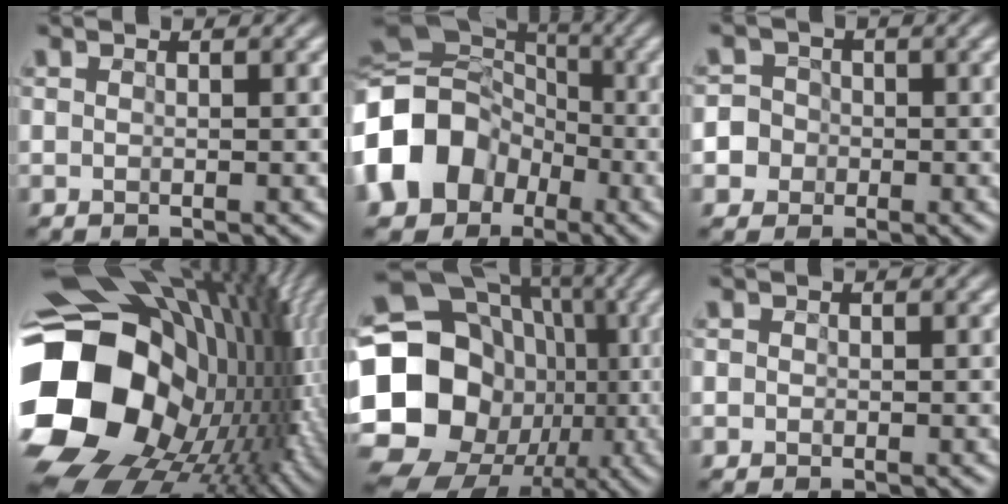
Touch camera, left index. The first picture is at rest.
{"total": 16.2, "force": [-5.2, 13.4, 7.5], "torque": [-0.176, -0.013, -0.123]}
{"total": 5.9, "force": [-2.4, 5.4, 0.8], "torque": [-0.023, 0.003, -0.060]}
{"total": 20.8, "force": [-2.4, 15.2, 14.0], "torque": [-0.319, -0.016, -0.021]}
{"total": 21.5, "force": [-3.2, 18.7, 10.0], "torque": [-0.197, 0.007, -0.077]}
{"total": 1.1, "force": [0.1, 1.0, 0.4], "torque": [0.010, 0.013, -0.013]}